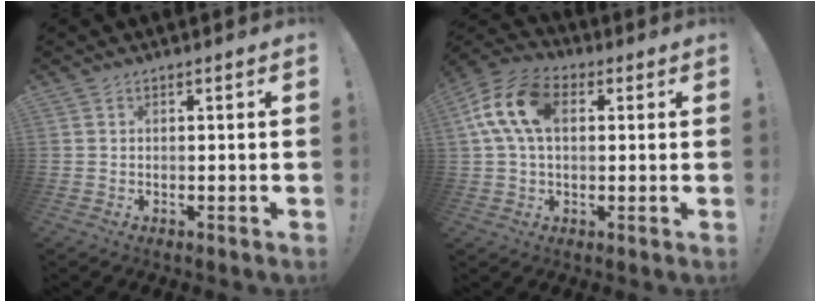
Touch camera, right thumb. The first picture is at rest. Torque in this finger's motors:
{"motor_torque": [0.45, 0.45, 0.26, 0.24, 0.34]}